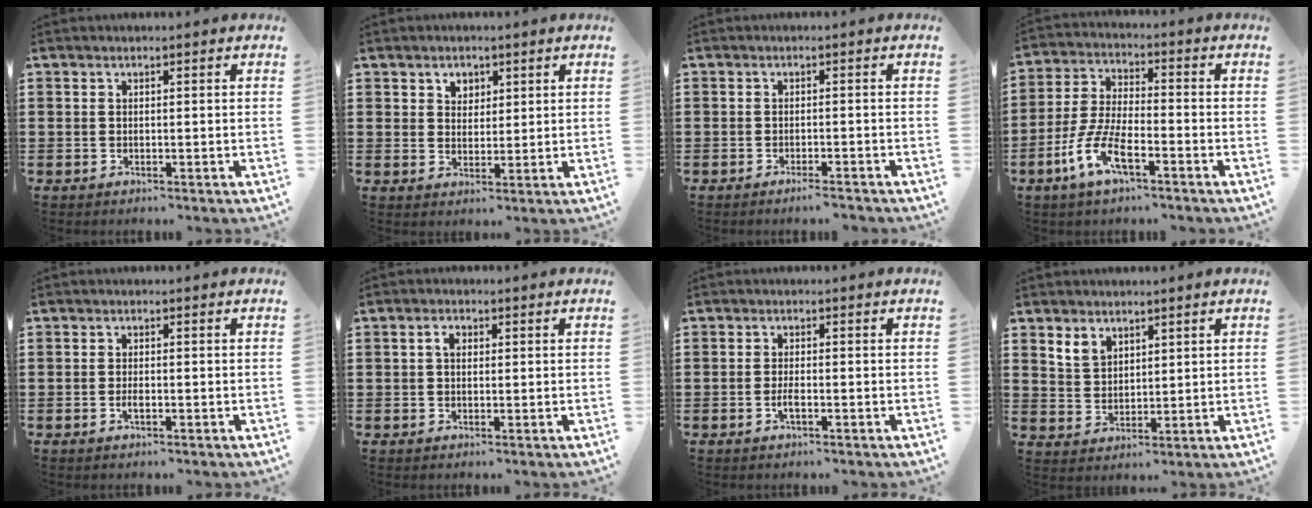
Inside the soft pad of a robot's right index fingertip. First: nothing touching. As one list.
[{"total": 2.7, "force": [1.6, 2.2, 0.4], "torque": [-0.018, 0.010, 0.029]}, {"total": 1.6, "force": [-1.4, 0.0, 0.8], "torque": [-0.014, 0.000, -0.027]}, {"total": 8.3, "force": [-4.6, 2.4, 6.4], "torque": [-0.159, -0.012, -0.092]}, {"total": 1.3, "force": [-0.5, 0.2, 1.3], "torque": [-0.025, -0.006, -0.006]}, {"total": 2.0, "force": [0.3, 1.3, 1.5], "torque": [-0.031, 0.010, 0.004]}, {"total": 2.0, "force": [-0.7, 0.2, 1.8], "torque": [-0.034, -0.002, -0.011]}, {"total": 3.5, "force": [2.4, 2.4, 0.9], "torque": [-0.028, 0.010, 0.047]}]